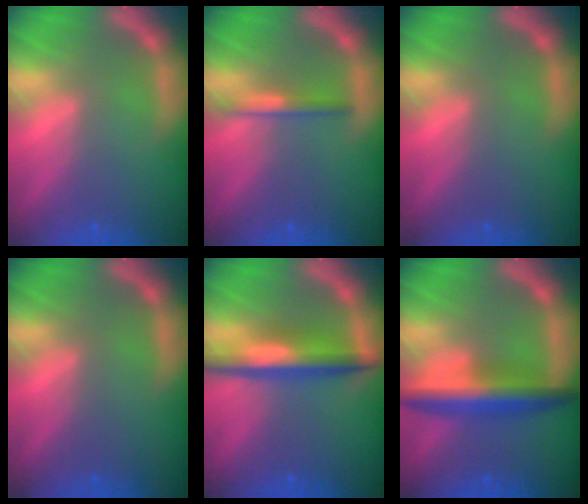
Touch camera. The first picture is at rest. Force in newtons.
{"total": 2.0}
{"total": 0.0}
{"total": 0.0}
{"total": 5.5}
{"total": 6.0}